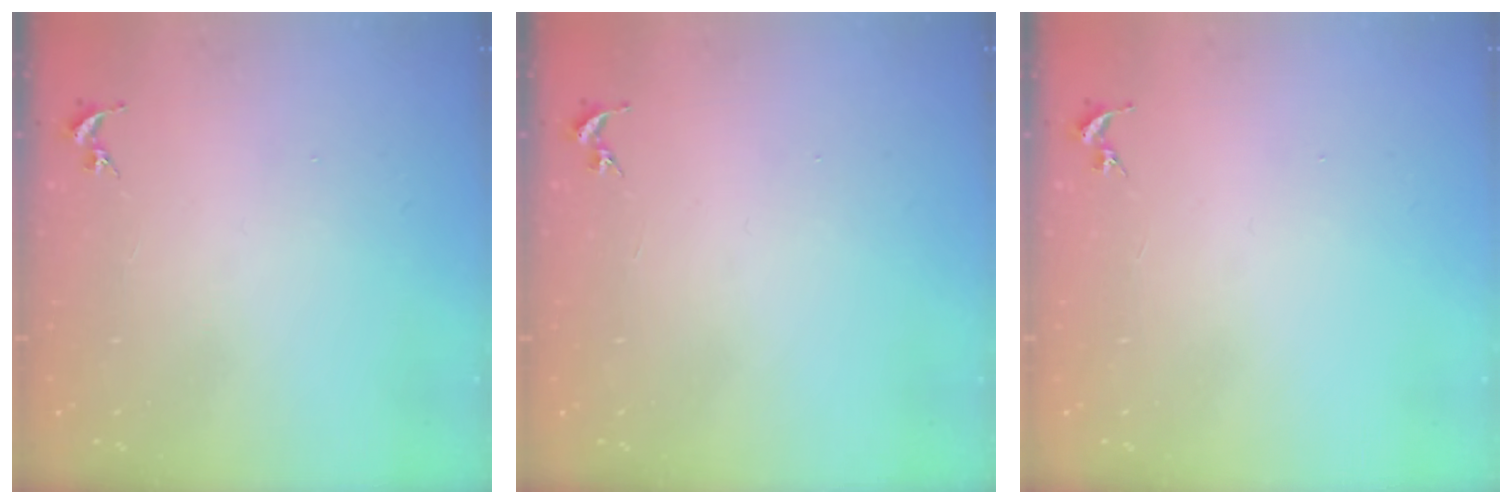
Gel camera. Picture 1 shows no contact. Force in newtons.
{"total": 0.0}
{"total": 0.0}